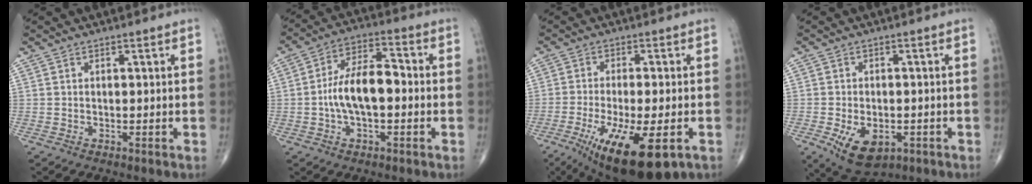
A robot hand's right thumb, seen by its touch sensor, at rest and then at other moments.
{"total": 11.0, "force": [-1.2, 5.3, 9.6], "torque": [-0.174, 0.034, -0.028]}
{"total": 16.6, "force": [-7.2, 5.3, 14.0], "torque": [-0.240, -0.018, -0.104]}
{"total": 8.8, "force": [-3.1, 5.3, 6.2], "torque": [-0.093, 0.003, -0.038]}